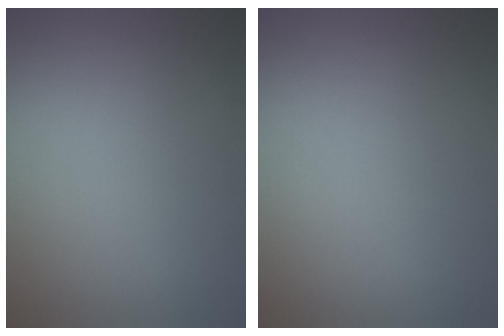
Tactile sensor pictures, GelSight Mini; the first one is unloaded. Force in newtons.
{"total": 0.0}